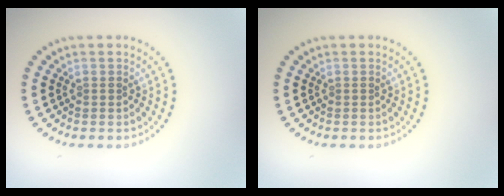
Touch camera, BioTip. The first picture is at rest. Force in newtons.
{"total": 0.0}